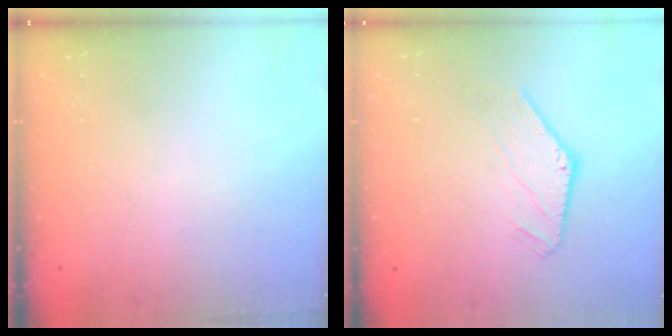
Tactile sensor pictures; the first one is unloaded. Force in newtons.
{"total": 0.6, "press": 0.6, "slide": 0.1}